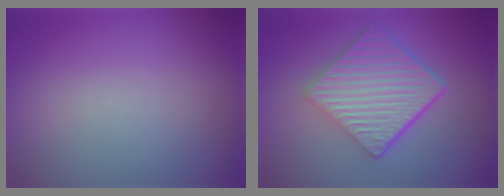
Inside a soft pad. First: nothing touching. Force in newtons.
{"total": 7.0, "press": 4.7, "slide": 5.2}